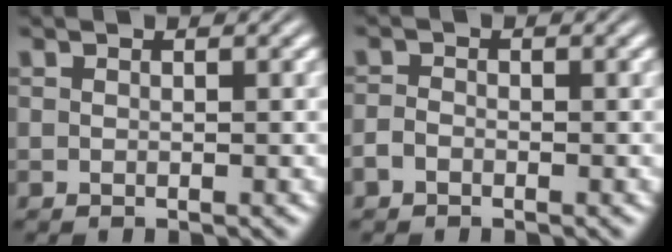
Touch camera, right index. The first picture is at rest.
{"total": 1.1, "force": [-1.1, -0.2, 0.1], "torque": [0.003, -0.008, -0.016]}